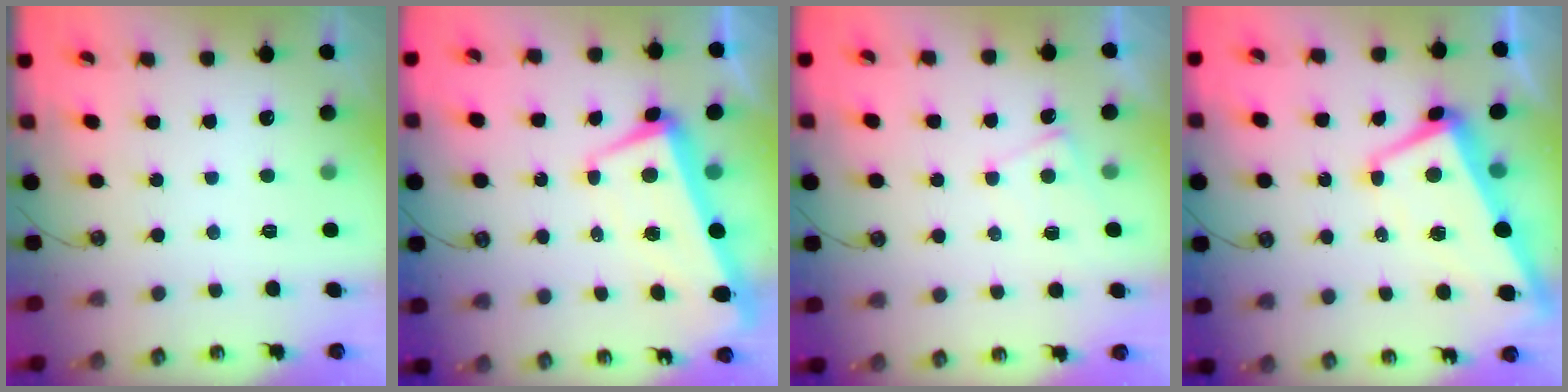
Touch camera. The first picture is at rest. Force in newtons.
{"total": 3.8, "press": 3.1, "slide": 2.1}
{"total": 2.6, "press": 2.6, "slide": 0.3}
{"total": 1.4, "press": 0.9, "slide": 1.0}